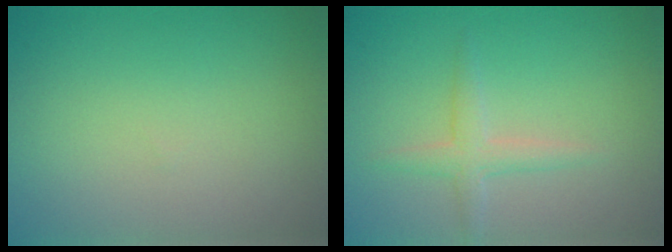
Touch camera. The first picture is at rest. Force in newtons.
{"total": 1.9, "press": 1.9, "slide": 0.1}